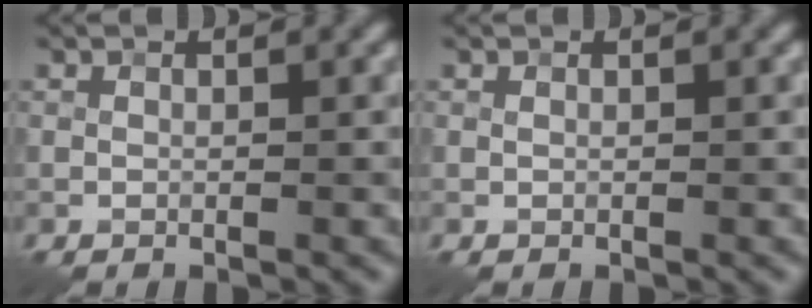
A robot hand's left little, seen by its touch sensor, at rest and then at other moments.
{"total": 0.0}